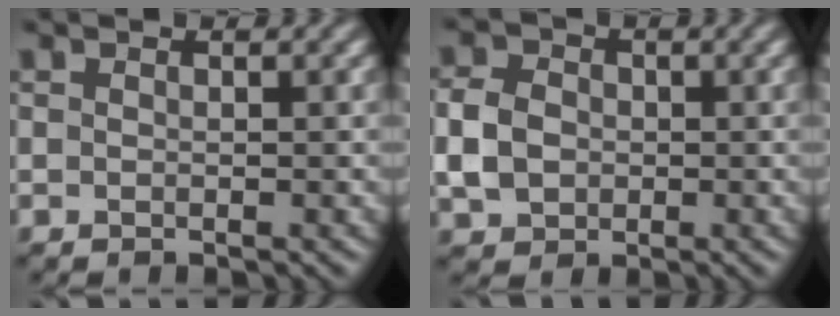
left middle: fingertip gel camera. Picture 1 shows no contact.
{"total": 4.1, "force": [-0.8, 3.4, 2.1], "torque": [-0.053, 0.001, -0.023]}